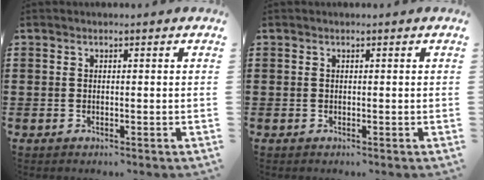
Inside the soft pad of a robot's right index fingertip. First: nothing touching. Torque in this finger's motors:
{"motor_torque": [1.07, 1.07, 0.00, 0.01]}